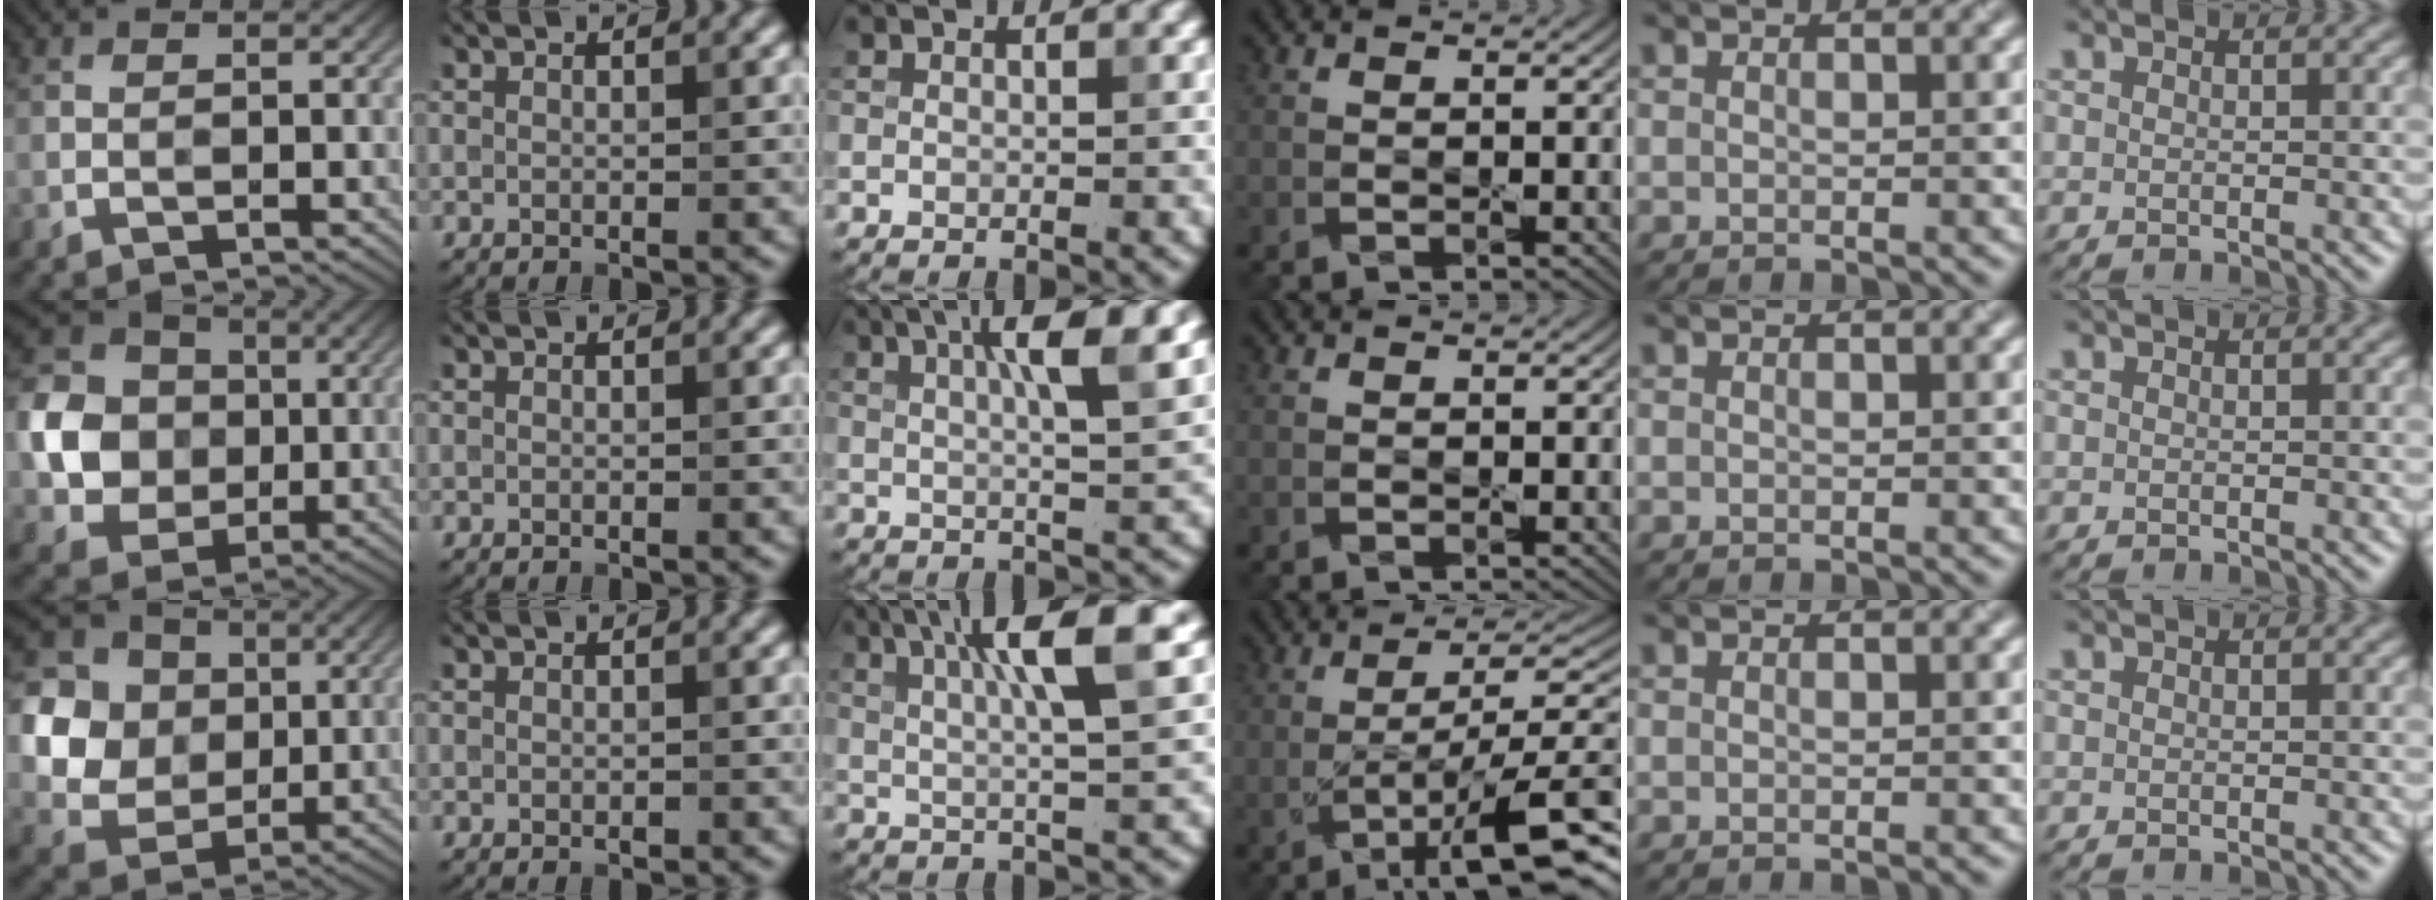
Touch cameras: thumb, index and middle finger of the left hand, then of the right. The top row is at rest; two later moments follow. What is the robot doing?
{"motion": "peel", "object": "lint roller sheet"}